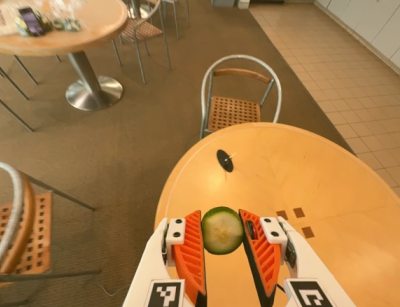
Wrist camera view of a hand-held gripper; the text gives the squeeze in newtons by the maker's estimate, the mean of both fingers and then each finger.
{"total": 6.8, "left": 6.9, "right": 6.8}